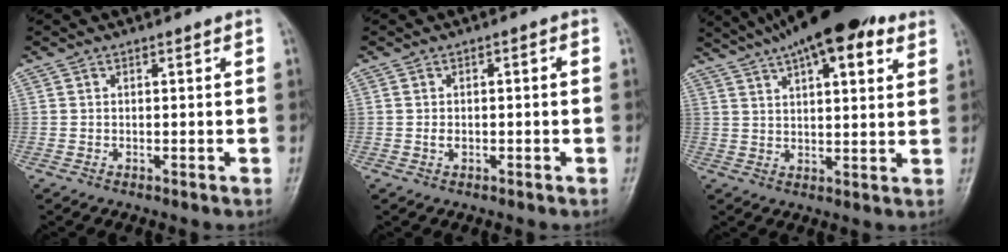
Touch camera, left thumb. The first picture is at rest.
{"total": 1.8, "force": [-0.4, 1.0, 1.5], "torque": [-0.027, 0.014, -0.006]}
{"total": 17.8, "force": [11.2, 6.1, 12.5], "torque": [-0.178, 0.002, 0.171]}